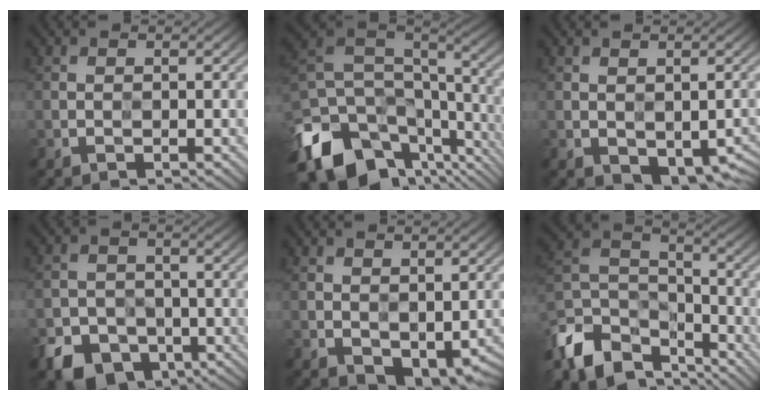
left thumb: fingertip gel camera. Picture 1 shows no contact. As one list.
[{"total": 15.7, "force": [-7.4, 9.7, 9.9], "torque": [-0.261, -0.034, -0.118]}, {"total": 6.1, "force": [-2.5, 3.5, 4.3], "torque": [-0.060, -0.024, -0.020]}, {"total": 7.5, "force": [-4.7, 5.1, 2.8], "torque": [-0.047, -0.015, -0.087]}, {"total": 4.5, "force": [-1.2, 2.7, 3.4], "torque": [-0.054, -0.016, -0.009]}, {"total": 13.2, "force": [-9.1, 6.8, 6.7], "torque": [-0.172, -0.013, -0.176]}]